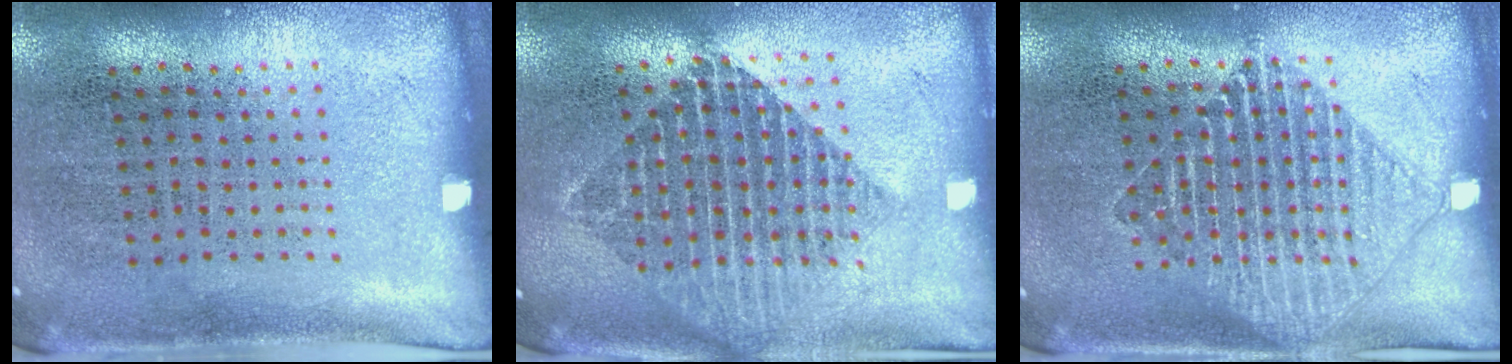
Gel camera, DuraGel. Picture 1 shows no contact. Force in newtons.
{"total": 2.0, "press": 1.6, "slide": 1.2}
{"total": 1.4, "press": 1.3, "slide": 0.3}